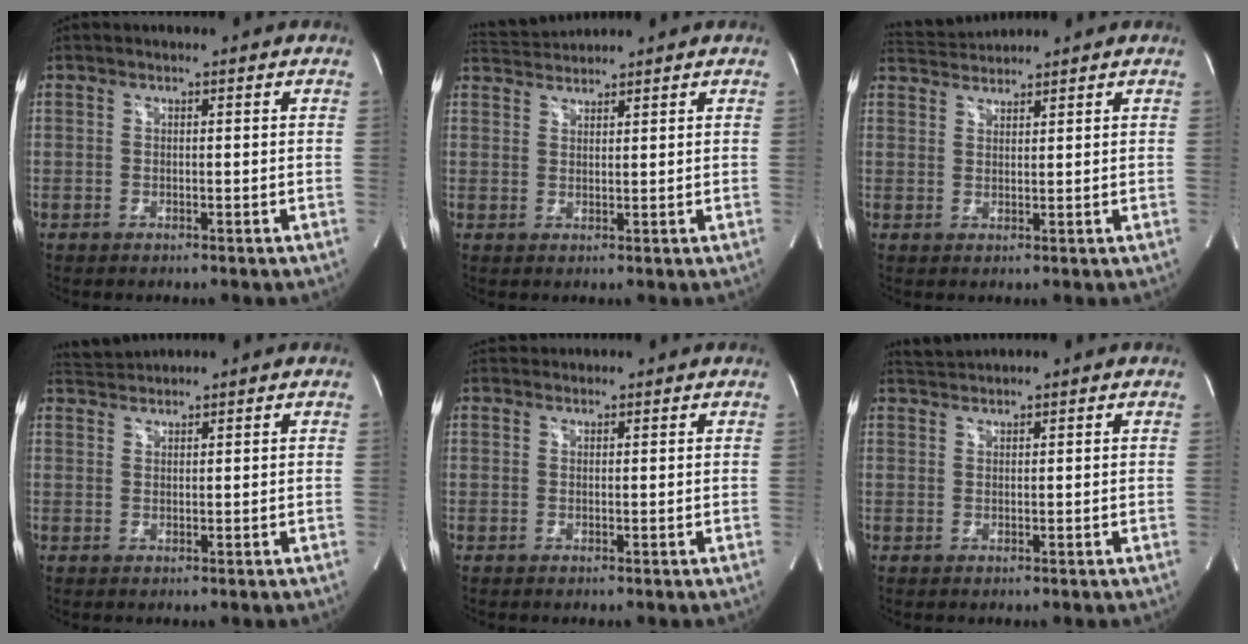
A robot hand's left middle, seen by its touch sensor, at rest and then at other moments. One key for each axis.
{"total": 3.4, "fx": 3.4, "fy": -0.3, "fz": -0.4, "tx": -0.004, "ty": 0.016, "tz": 0.069}
{"total": 3.6, "fx": 3.5, "fy": -0.2, "fz": -0.4, "tx": -0.004, "ty": 0.017, "tz": 0.071}
{"total": 2.4, "fx": 2.4, "fy": -0.4, "fz": -0.5, "tx": 0.000, "ty": 0.012, "tz": 0.054}
{"total": 1.7, "fx": 1.6, "fy": 0.6, "fz": -0.1, "tx": -0.002, "ty": 0.022, "tz": 0.029}
{"total": 1.9, "fx": 1.8, "fy": -0.5, "fz": -0.2, "tx": -0.002, "ty": 0.011, "tz": 0.046}